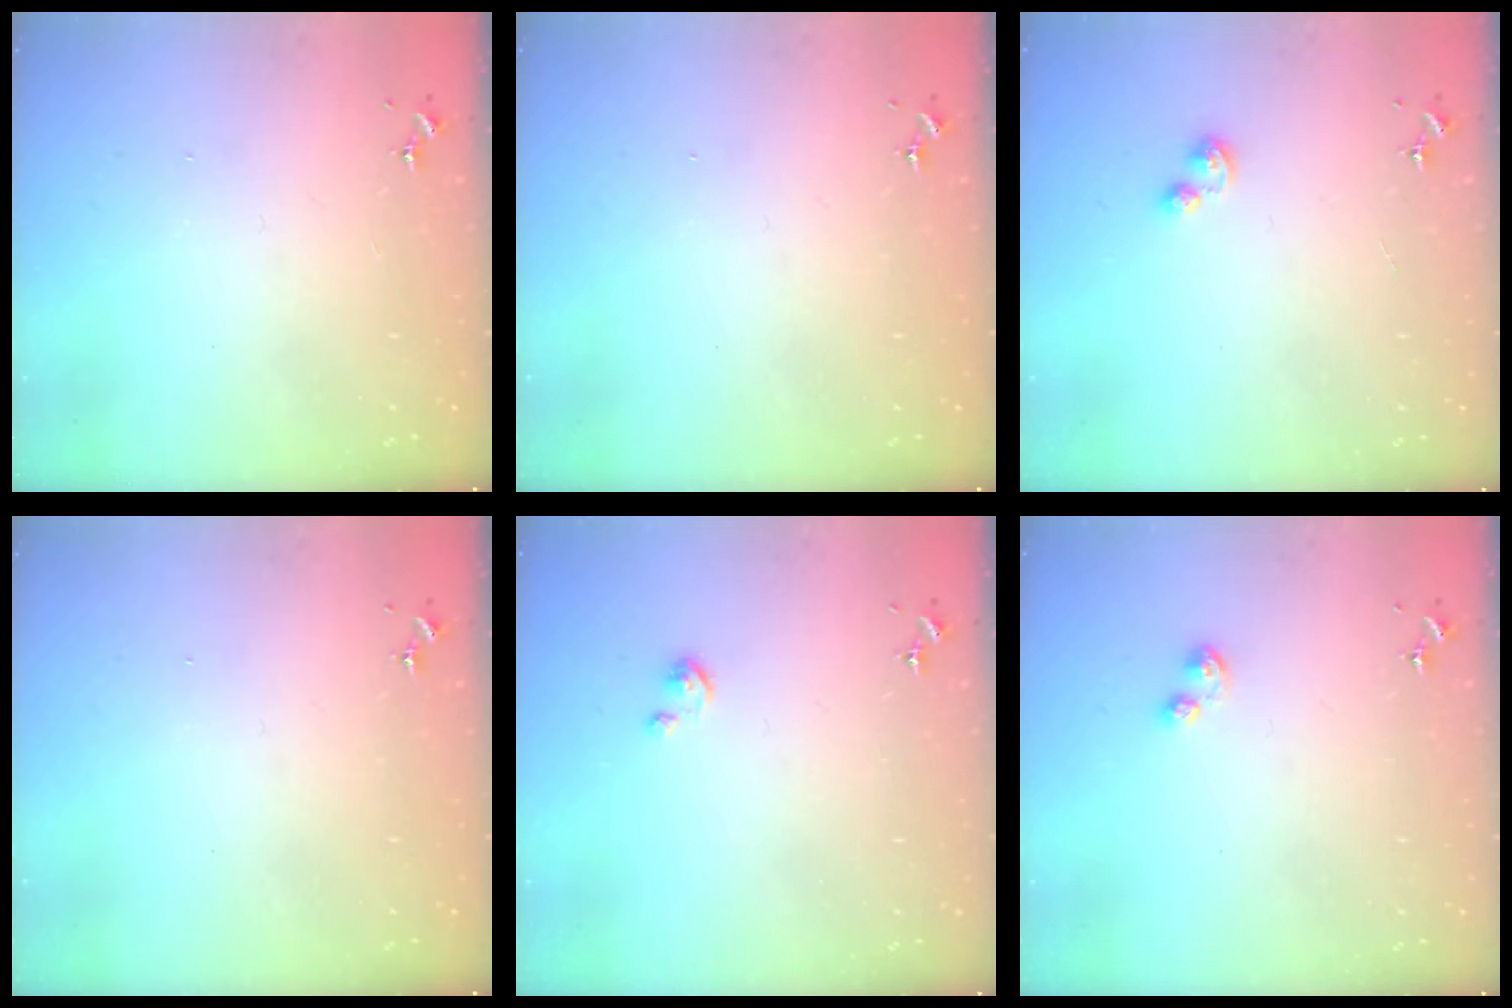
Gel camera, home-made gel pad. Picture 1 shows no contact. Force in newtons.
{"total": 0.0}
{"total": 3.7, "press": 3.6, "slide": 0.5}
{"total": 0.0}
{"total": 2.7, "press": 2.7, "slide": 0.3}
{"total": 5.6, "press": 5.6, "slide": 0.5}